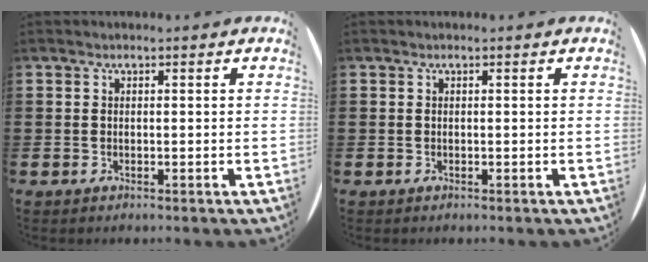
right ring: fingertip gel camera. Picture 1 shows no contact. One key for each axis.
{"total": 0.0}